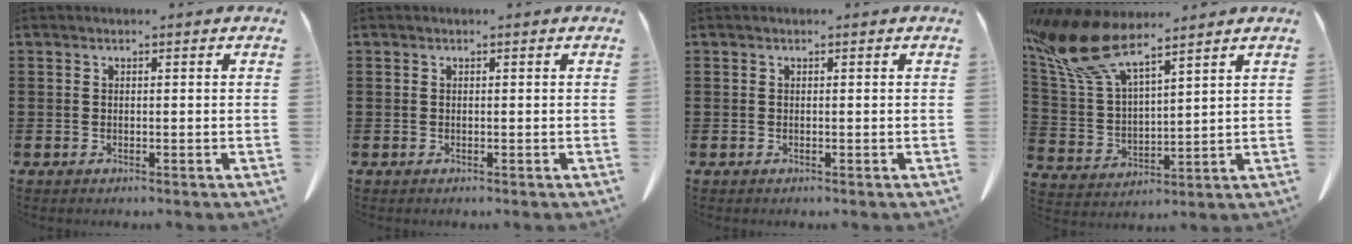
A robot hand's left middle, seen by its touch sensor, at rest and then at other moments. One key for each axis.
{"total": 0.0}
{"total": 0.0}
{"total": 12.4, "fx": 8.9, "fy": 3.6, "fz": 7.8, "tx": -0.198, "ty": -0.037, "tz": 0.158}